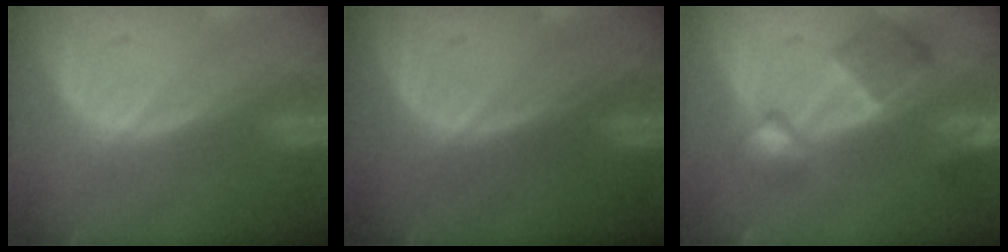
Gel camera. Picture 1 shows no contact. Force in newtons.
{"total": 0.0}
{"total": 7.7, "press": 6.7, "slide": 3.7}